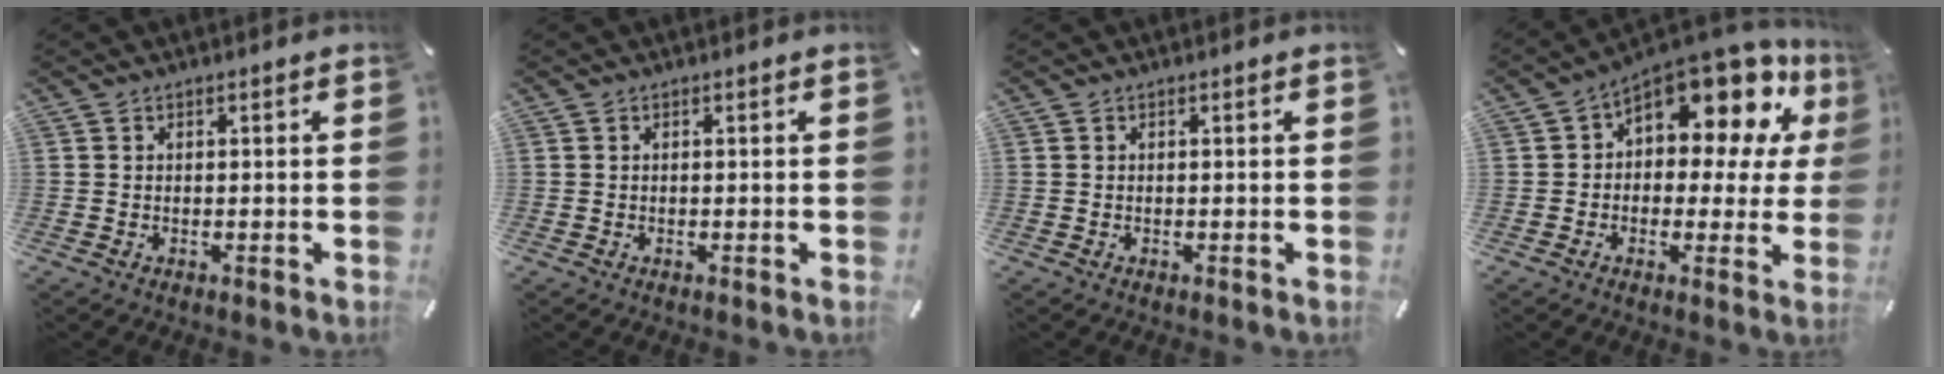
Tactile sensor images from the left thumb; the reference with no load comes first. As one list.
[{"total": 0.0}, {"total": 0.0}, {"total": 14.2, "force": [9.3, 6.8, 8.4], "torque": [-0.129, -0.082, 0.161]}]